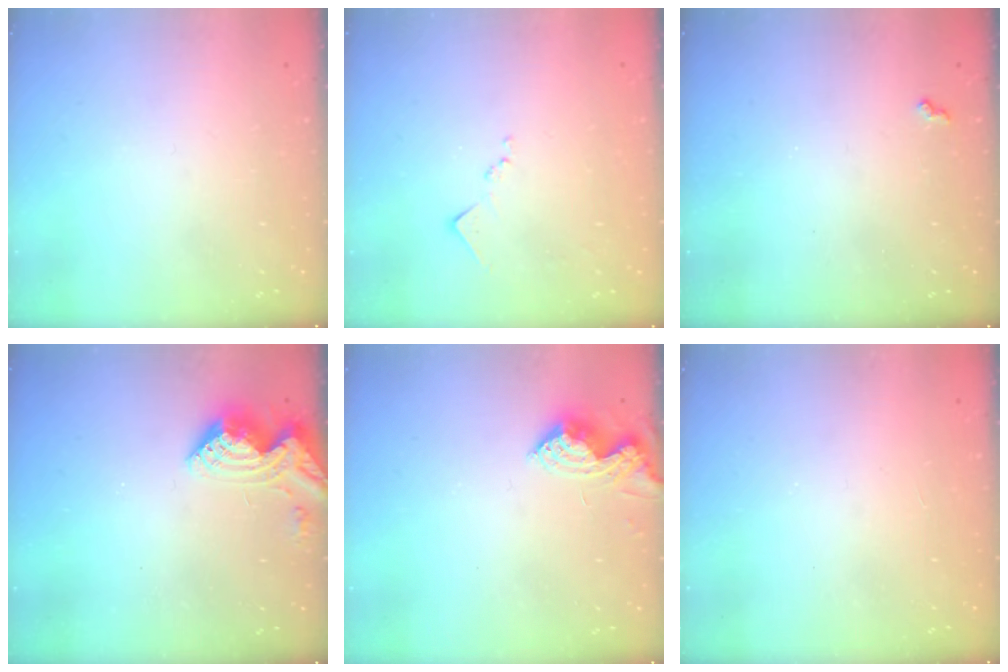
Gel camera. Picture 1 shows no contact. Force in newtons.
{"total": 8.1, "press": 8.1, "slide": 0.6}
{"total": 4.1, "press": 4.1, "slide": 0.5}
{"total": 11.1, "press": 11.1, "slide": 0.8}
{"total": 9.0, "press": 8.9, "slide": 0.5}
{"total": 1.2, "press": 1.1, "slide": 0.2}